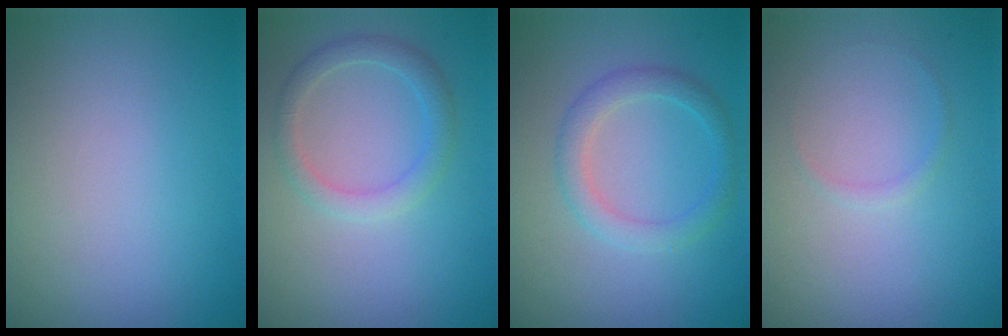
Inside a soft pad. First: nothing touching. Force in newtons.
{"total": 2.2, "press": 2.2, "slide": 0.1}
{"total": 2.4, "press": 2.4, "slide": 0.1}
{"total": 0.6, "press": 0.6, "slide": 0.1}